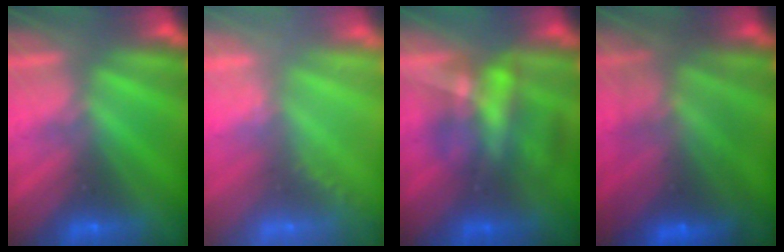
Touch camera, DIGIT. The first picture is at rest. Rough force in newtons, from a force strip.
{"total": 1.6}
{"total": 4.6}
{"total": 5.7}